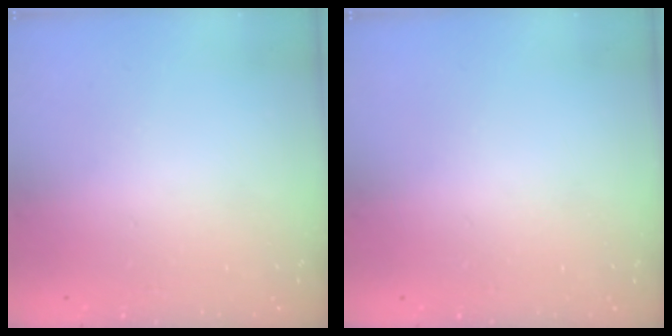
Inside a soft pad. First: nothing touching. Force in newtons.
{"total": 0.0}